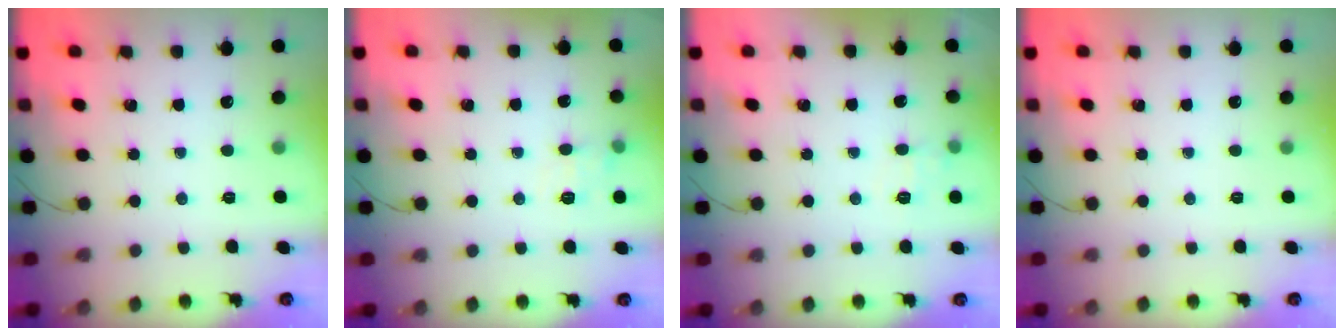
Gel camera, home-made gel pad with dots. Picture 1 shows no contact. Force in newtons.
{"total": 7.7, "press": 7.5, "slide": 1.6}
{"total": 7.6, "press": 7.4, "slide": 1.8}
{"total": 0.0}